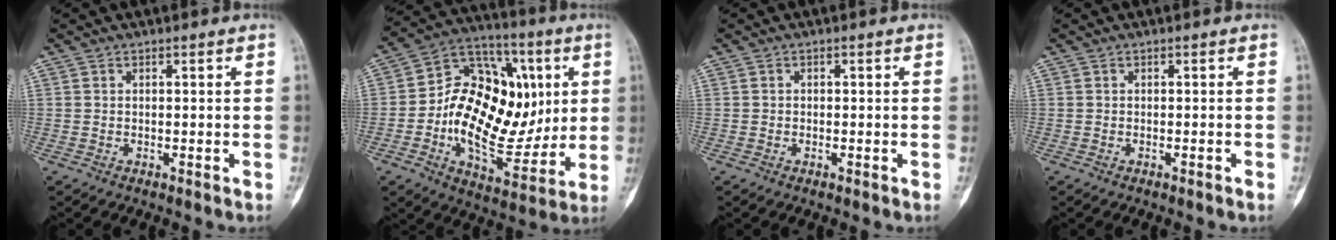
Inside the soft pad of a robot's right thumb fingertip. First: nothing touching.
{"total": 24.5, "force": [0.9, 15.0, 19.3], "torque": [-0.276, 0.006, 0.018]}
{"total": 0.0}
{"total": 0.0}